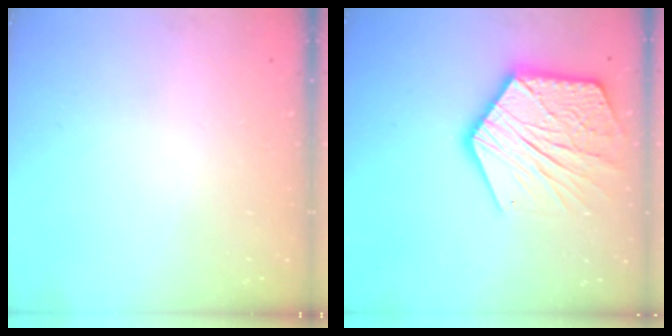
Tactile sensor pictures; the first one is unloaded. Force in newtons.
{"total": 20.2, "press": 20.1, "slide": 1.0}